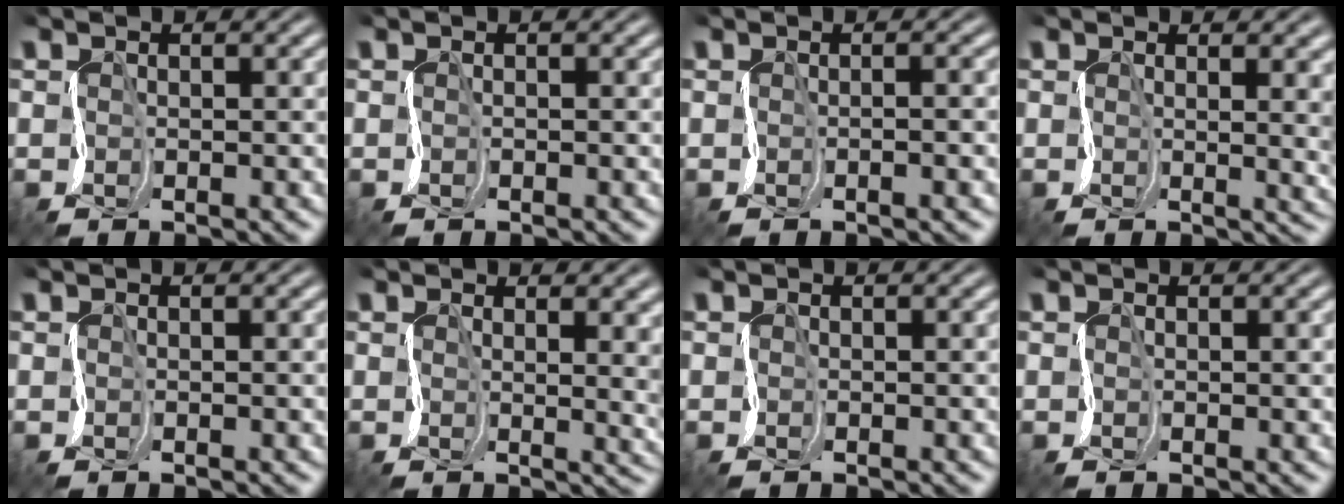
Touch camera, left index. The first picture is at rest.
{"total": 0.0}
{"total": 2.4, "force": [-0.2, 1.1, 2.2], "torque": [-0.009, 0.006, -0.007]}
{"total": 6.4, "force": [1.4, 3.1, 5.4], "torque": [-0.054, 0.019, 0.019]}
{"total": 0.5, "force": [0.2, 0.2, 0.5], "torque": [-0.006, 0.000, 0.002]}
{"total": 7.7, "force": [2.0, 3.9, 6.3], "torque": [-0.071, 0.023, 0.026]}
{"total": 0.0}
{"total": 0.8, "force": [0.6, 0.1, 0.5], "torque": [-0.010, 0.004, 0.008]}